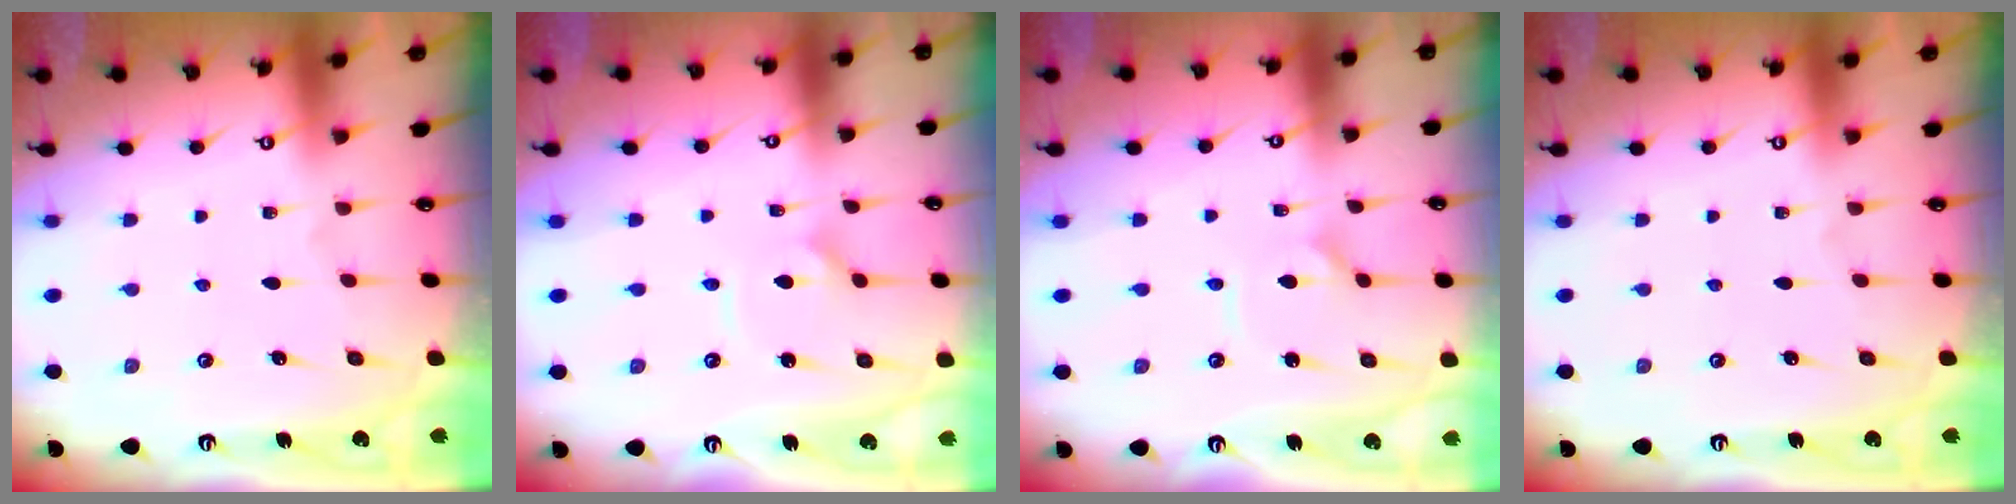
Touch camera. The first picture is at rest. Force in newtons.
{"total": 2.1, "press": 2.1, "slide": 0.6}
{"total": 2.9, "press": 2.8, "slide": 0.4}
{"total": 0.0}